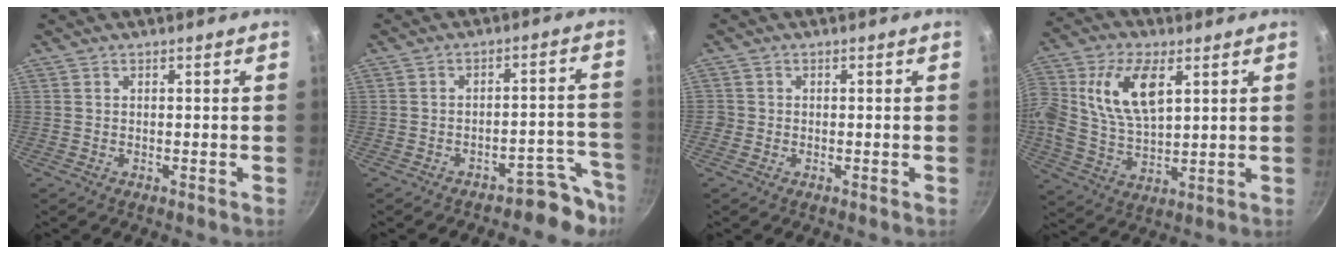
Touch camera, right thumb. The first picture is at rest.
{"total": 7.2, "force": [-6.1, 2.8, 2.6], "torque": [0.030, 0.076, -0.080]}
{"total": 1.3, "force": [-0.4, 1.2, 0.2], "torque": [0.000, 0.004, -0.008]}
{"total": 15.8, "force": [4.9, 8.9, 12.2], "torque": [-0.240, 0.003, 0.089]}